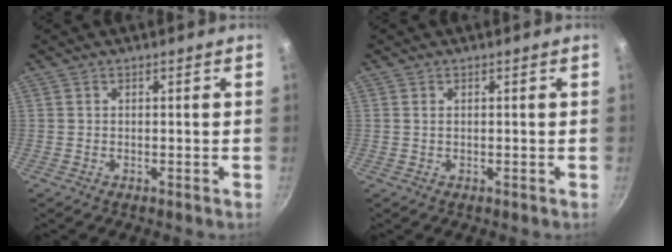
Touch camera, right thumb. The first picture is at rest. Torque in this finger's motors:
{"motor_torque": [-0.19, 0.06, -0.14, -0.11, -0.04]}